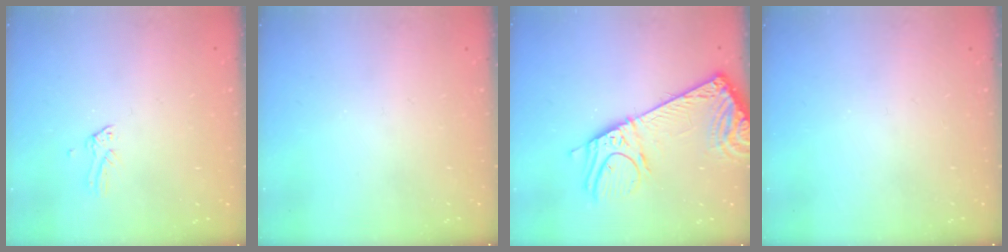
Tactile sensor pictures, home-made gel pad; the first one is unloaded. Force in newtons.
{"total": 0.0}
{"total": 14.0, "press": 13.6, "slide": 3.2}
{"total": 0.0}